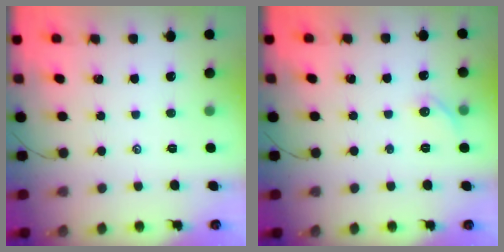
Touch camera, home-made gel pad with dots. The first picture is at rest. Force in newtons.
{"total": 5.2, "press": 5.0, "slide": 1.2}